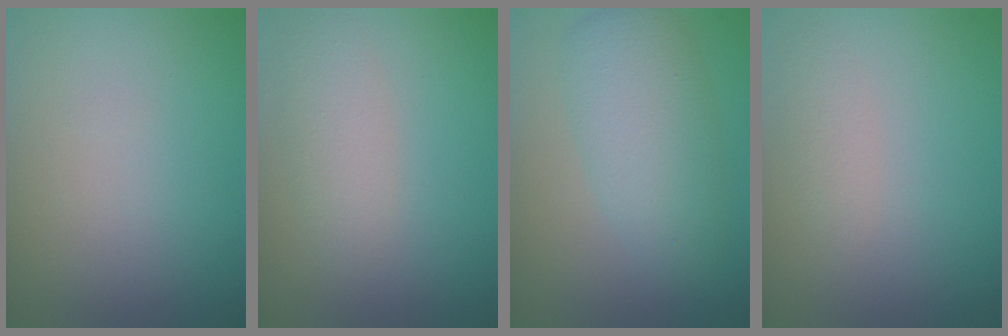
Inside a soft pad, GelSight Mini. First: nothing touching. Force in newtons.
{"total": 2.4, "press": 2.4, "slide": 0.1}
{"total": 5.1, "press": 5.1, "slide": 0.0}
{"total": 1.2, "press": 1.2, "slide": 0.0}